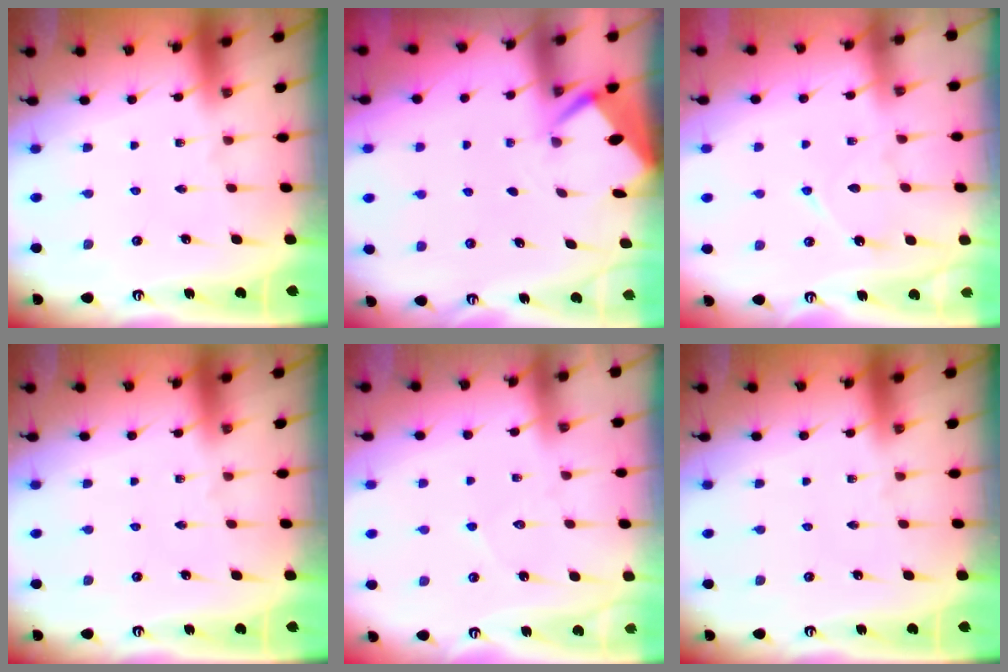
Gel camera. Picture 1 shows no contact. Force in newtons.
{"total": 2.6, "press": 2.6, "slide": 0.4}
{"total": 7.0, "press": 7.0, "slide": 0.7}
{"total": 0.0}
{"total": 4.5, "press": 4.5, "slide": 0.3}
{"total": 0.0}